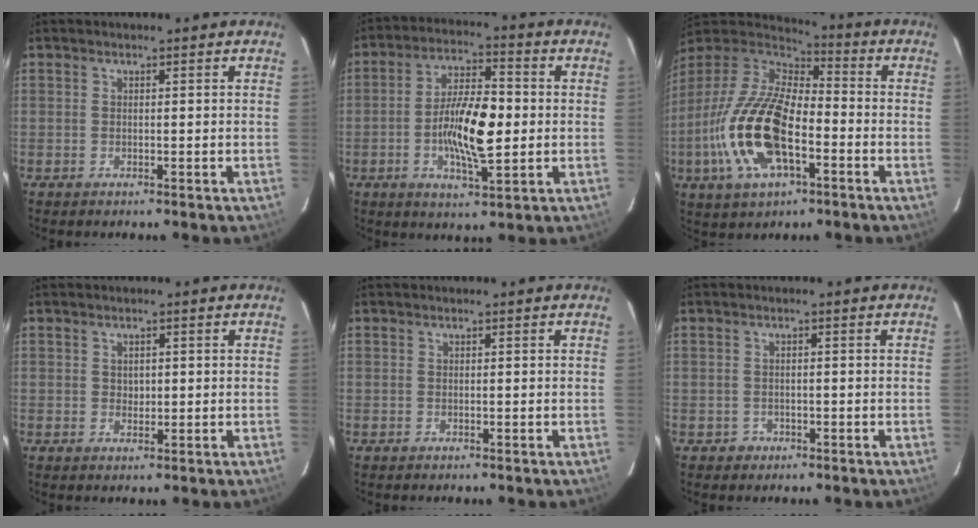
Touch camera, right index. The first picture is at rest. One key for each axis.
{"total": 12.4, "fx": -1.4, "fy": 4.2, "fz": 11.6, "tx": -0.218, "ty": 0.002, "tz": -0.026}
{"total": 20.5, "fx": -6.4, "fy": 9.3, "fz": 17.1, "tx": -0.365, "ty": -0.021, "tz": -0.123}
{"total": 1.7, "fx": 0.3, "fy": 1.4, "fz": 0.7, "tx": -0.008, "ty": 0.004, "tz": 0.007}
{"total": 0.0}
{"total": 1.9, "fx": -0.8, "fy": 1.7, "fz": 0.2, "tx": -0.005, "ty": 0.005, "tz": -0.008}